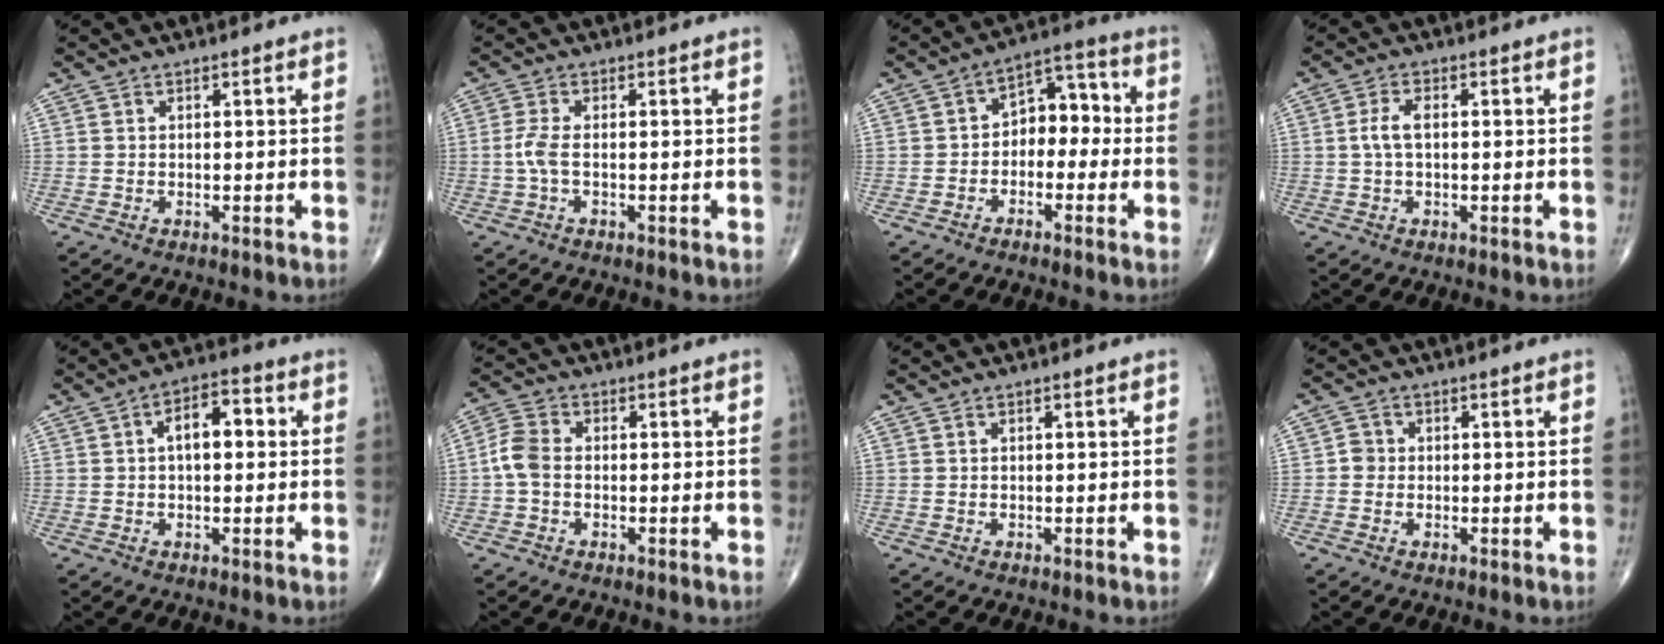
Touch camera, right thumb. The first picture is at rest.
{"total": 2.9, "force": [-0.5, 0.9, 2.7], "torque": [-0.075, -0.002, -0.015]}
{"total": 8.1, "force": [-1.2, 5.6, 5.6], "torque": [-0.045, 0.046, -0.035]}
{"total": 3.4, "force": [0.2, 1.6, 3.0], "torque": [-0.071, 0.009, 0.001]}
{"total": 7.2, "force": [0.9, 3.9, 5.9], "torque": [-0.076, 0.023, 0.006]}
{"total": 4.9, "force": [-0.6, 3.3, 3.5], "torque": [-0.077, 0.013, -0.022]}
{"total": 0.0}
{"total": 1.4, "force": [-0.1, 1.4, 0.4], "torque": [0.001, 0.004, -0.005]}